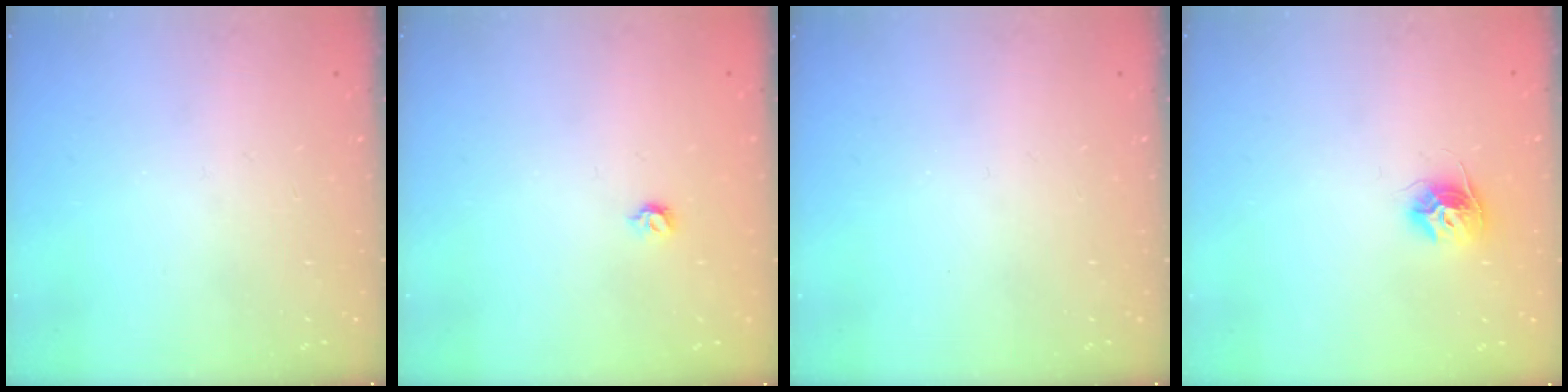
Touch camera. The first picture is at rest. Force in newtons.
{"total": 3.9, "press": 3.8, "slide": 0.8}
{"total": 0.0}
{"total": 9.6, "press": 9.6, "slide": 0.6}